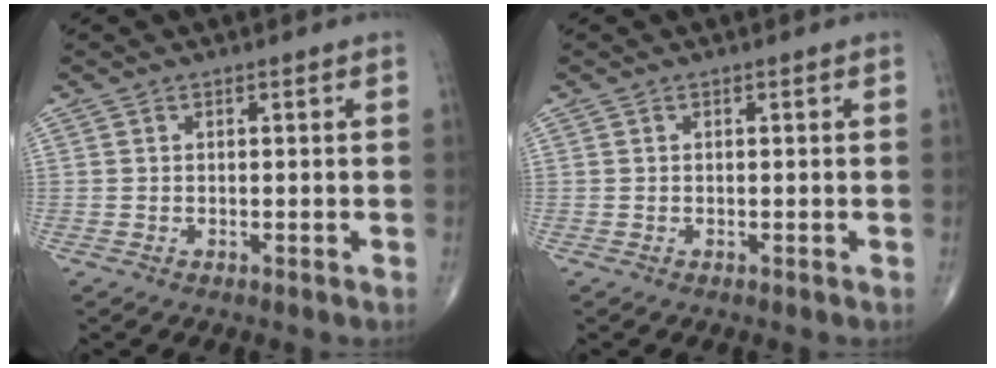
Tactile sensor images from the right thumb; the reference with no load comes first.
{"total": 0.0}